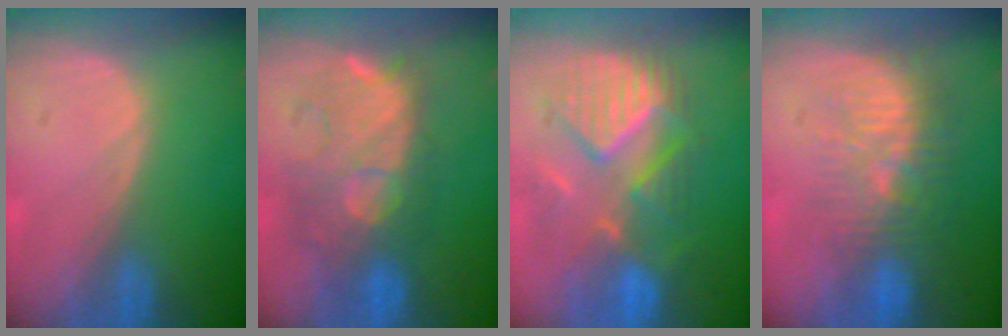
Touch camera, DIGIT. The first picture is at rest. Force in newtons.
{"total": 9.4, "press": 9.2, "slide": 1.9}
{"total": 9.8, "press": 9.3, "slide": 3.1}
{"total": 9.6, "press": 9.0, "slide": 3.5}